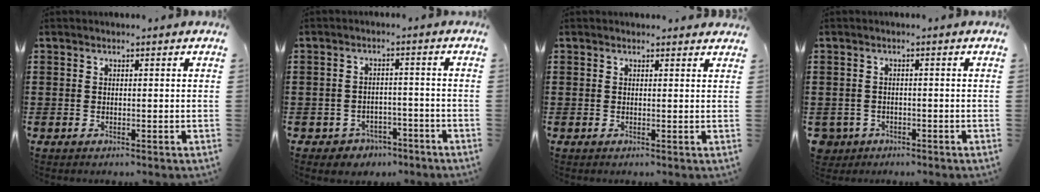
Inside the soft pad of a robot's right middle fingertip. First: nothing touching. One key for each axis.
{"total": 2.9, "fx": -2.6, "fy": 1.2, "fz": 0.0, "tx": -0.010, "ty": 0.001, "tz": -0.056}
{"total": 0.8, "fx": 0.6, "fy": 0.4, "fz": 0.1, "tx": 0.005, "ty": -0.001, "tz": 0.010}
{"total": 1.8, "fx": -1.5, "fy": 1.1, "fz": 0.0, "tx": -0.007, "ty": 0.000, "tz": -0.034}